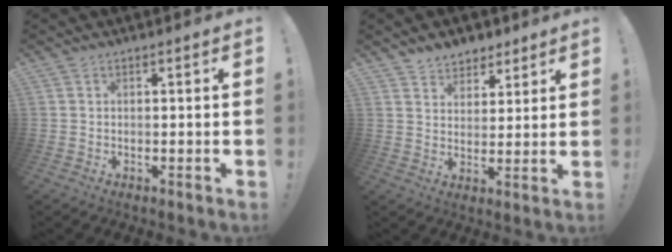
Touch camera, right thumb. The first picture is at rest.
{"total": 6.8, "force": [5.4, 4.2, 0.4], "torque": [0.001, -0.045, 0.104]}